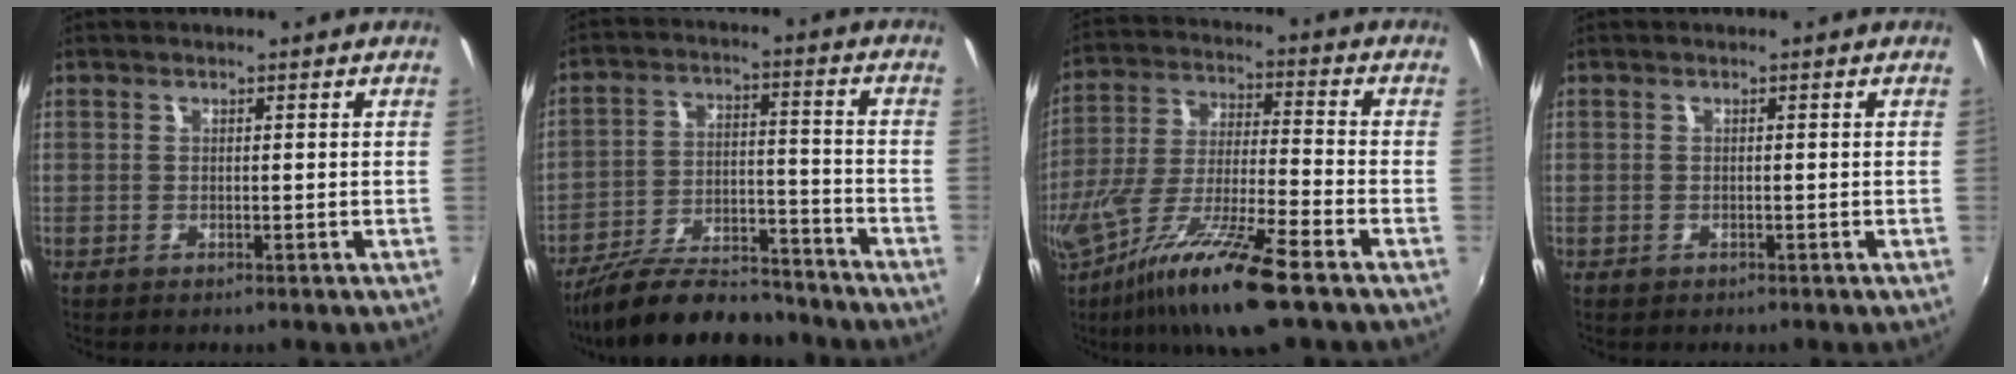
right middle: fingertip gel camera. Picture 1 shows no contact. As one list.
[{"total": 18.4, "force": [-15.7, 5.3, 7.9], "torque": [-0.157, -0.006, -0.239]}, {"total": 18.4, "force": [-10.9, 1.8, 14.7], "torque": [-0.289, -0.051, -0.200]}, {"total": 0.7, "force": [-0.5, 0.5, 0.2], "torque": [-0.004, -0.001, -0.005]}]